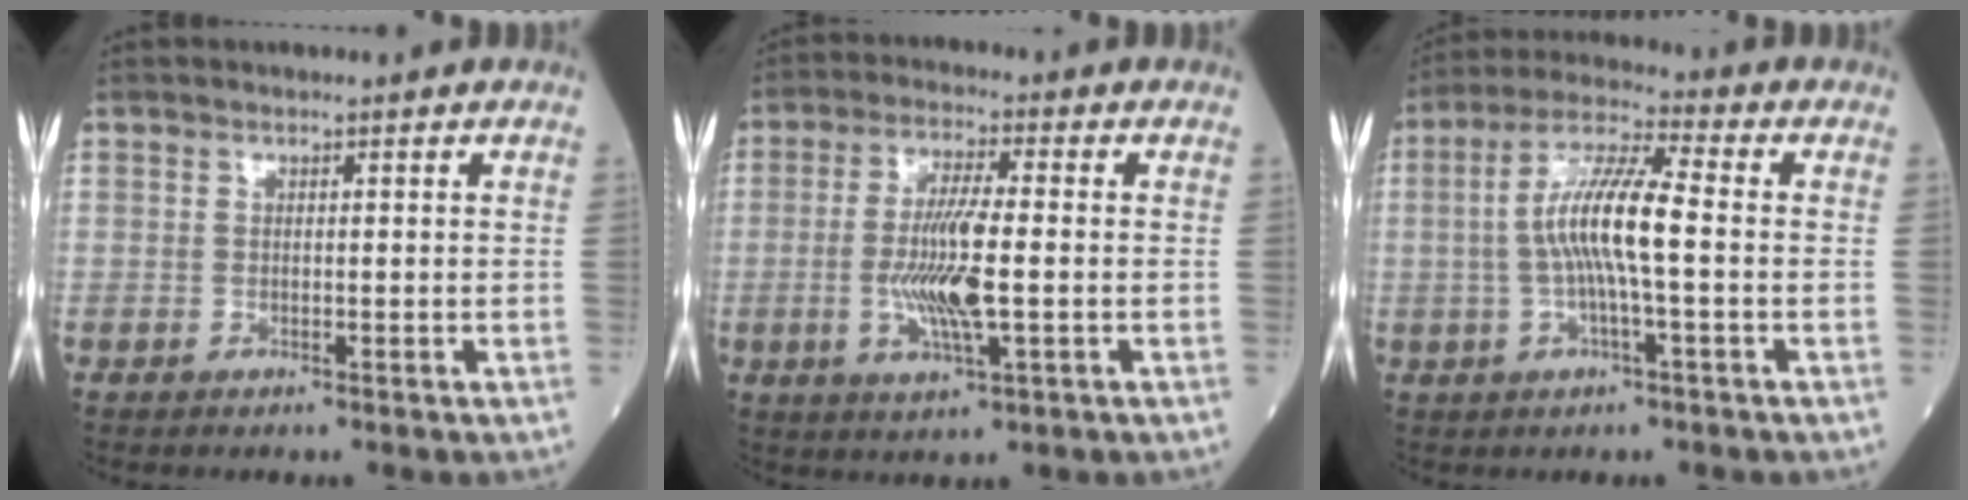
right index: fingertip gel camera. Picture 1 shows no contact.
{"total": 9.7, "force": [-1.3, 1.3, 9.5], "torque": [-0.190, -0.007, -0.024]}
{"total": 9.9, "force": [-0.6, 1.0, 9.8], "torque": [-0.192, 0.015, -0.018]}